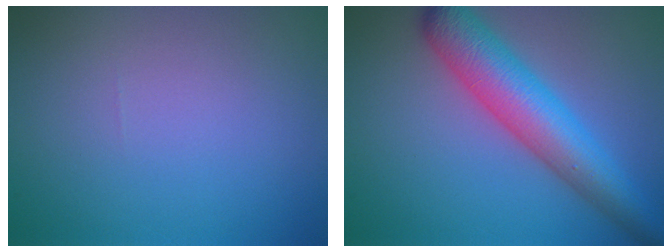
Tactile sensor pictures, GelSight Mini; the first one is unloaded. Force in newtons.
{"total": 7.2, "press": 7.2, "slide": 0.3}